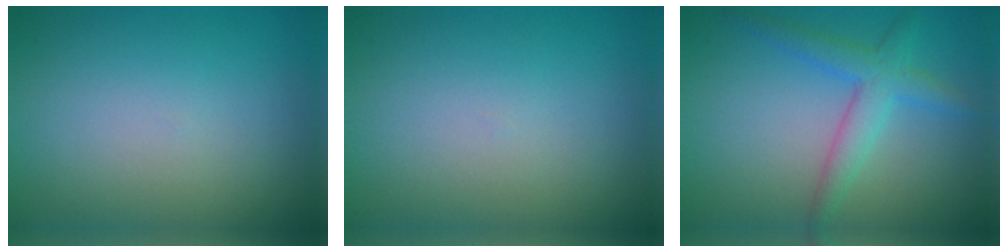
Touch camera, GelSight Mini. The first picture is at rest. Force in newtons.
{"total": 0.0}
{"total": 3.4, "press": 3.4, "slide": 0.1}